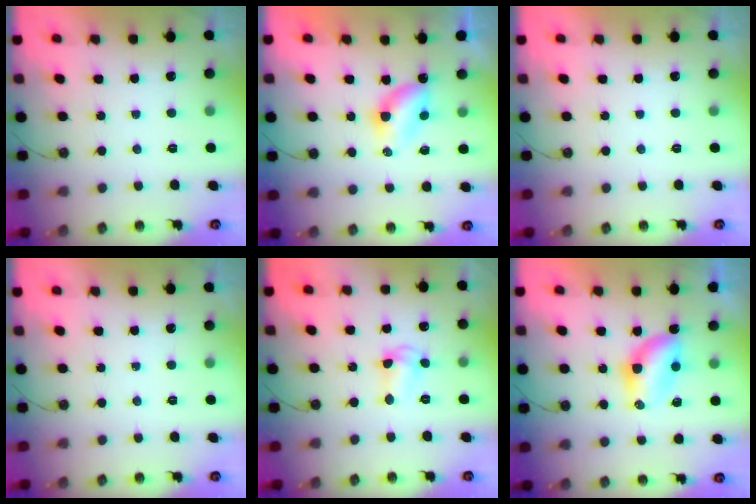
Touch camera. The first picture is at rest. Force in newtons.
{"total": 4.8, "press": 4.8, "slide": 0.5}
{"total": 0.0}
{"total": 0.0}
{"total": 5.5, "press": 5.5, "slide": 0.3}
{"total": 8.2, "press": 7.4, "slide": 3.6}